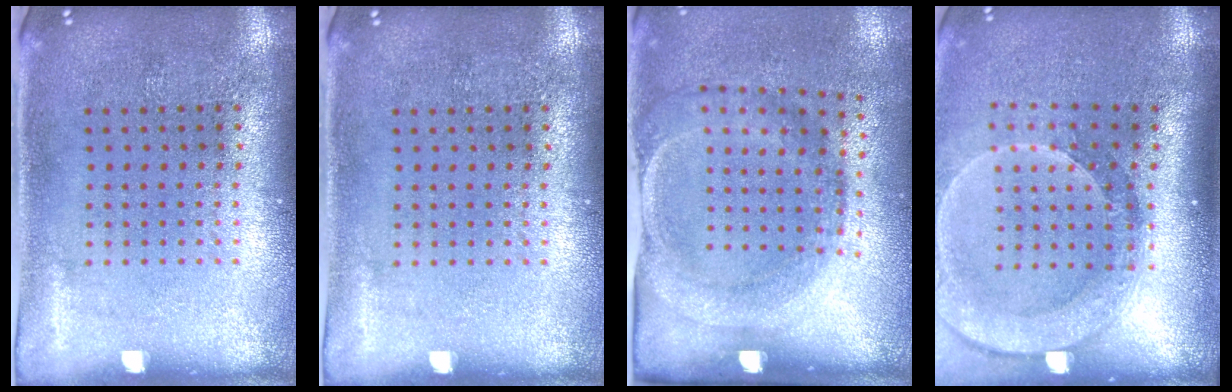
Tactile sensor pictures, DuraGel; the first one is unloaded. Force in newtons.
{"total": 0.0}
{"total": 1.8, "press": 1.2, "slide": 1.4}
{"total": 2.5, "press": 1.9, "slide": 1.6}